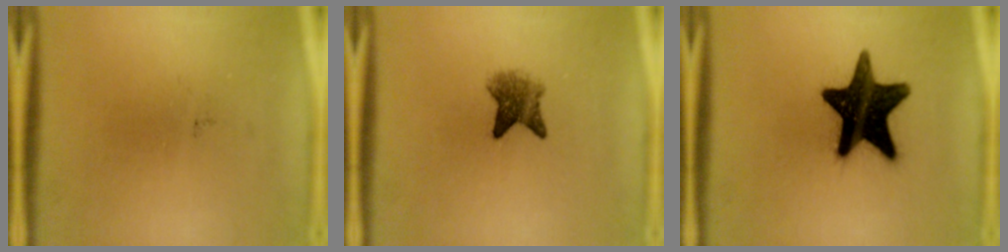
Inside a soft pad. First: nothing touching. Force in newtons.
{"total": 4.2}
{"total": 17.5}